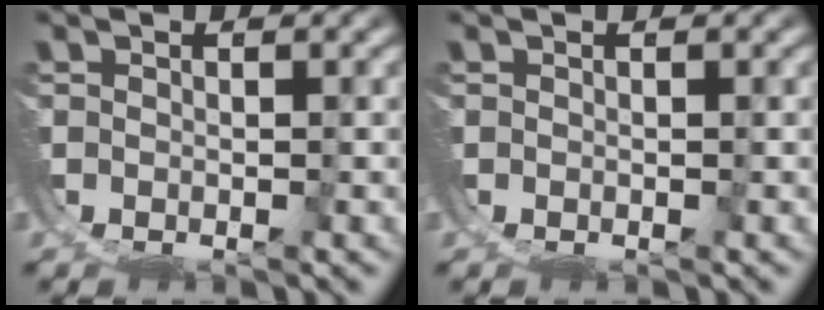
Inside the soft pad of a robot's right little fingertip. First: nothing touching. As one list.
[{"total": 0.0}]